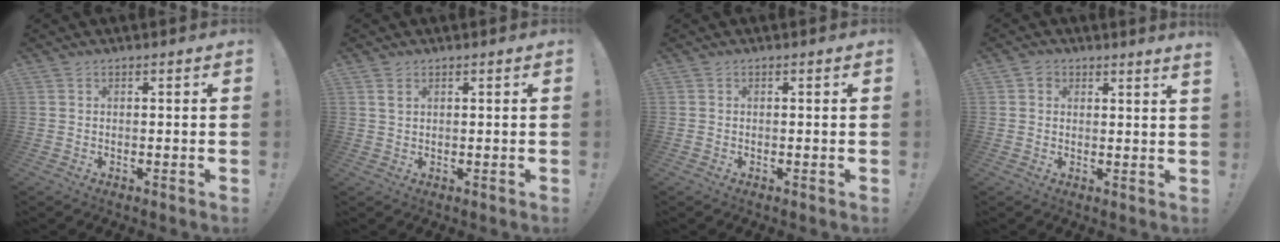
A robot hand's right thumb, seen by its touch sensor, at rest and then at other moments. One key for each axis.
{"total": 1.9, "fx": 1.0, "fy": 1.2, "fz": 1.1, "tx": -0.007, "ty": -0.003, "tz": 0.016}
{"total": 0.5, "fx": -0.3, "fy": 0.0, "fz": 0.4, "tx": -0.013, "ty": 0.001, "tz": -0.004}
{"total": 2.0, "fx": 1.9, "fy": 0.3, "fz": 0.7, "tx": -0.003, "ty": -0.012, "tz": 0.032}